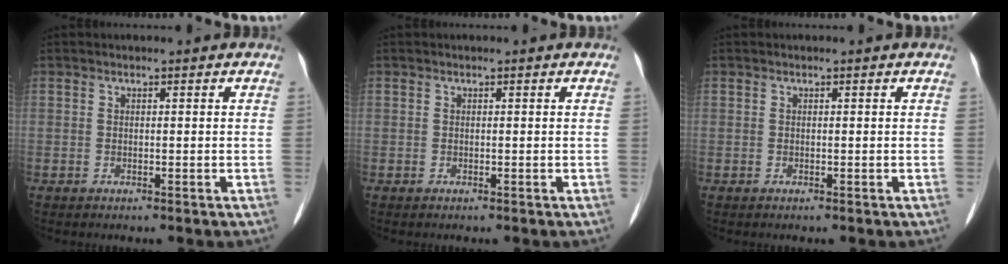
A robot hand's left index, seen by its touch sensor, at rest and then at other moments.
{"total": 0.0}
{"total": 0.0}